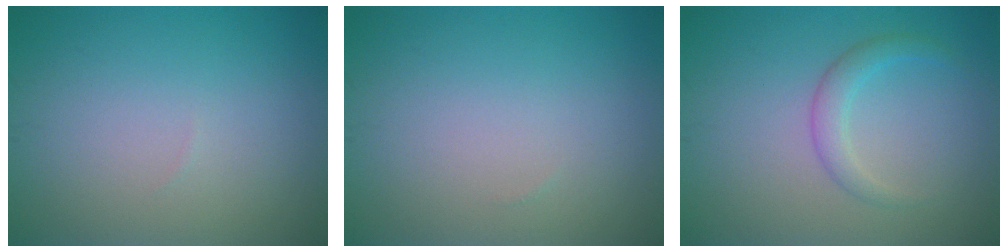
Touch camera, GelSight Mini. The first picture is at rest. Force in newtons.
{"total": 0.0}
{"total": 1.5, "press": 1.5, "slide": 0.1}